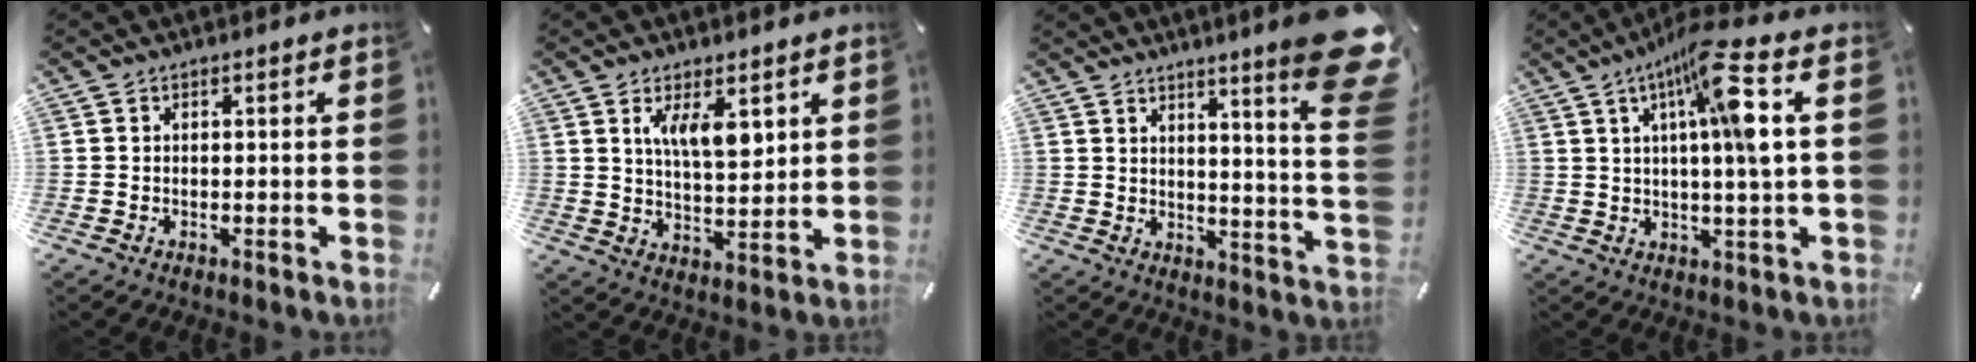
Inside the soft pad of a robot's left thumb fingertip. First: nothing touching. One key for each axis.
{"total": 8.4, "fx": 4.0, "fy": 3.8, "fz": 6.4, "tx": -0.111, "ty": -0.017, "tz": 0.067}
{"total": 13.2, "fx": 7.8, "fy": 1.7, "fz": 10.6, "tx": -0.151, "ty": -0.071, "tz": 0.123}
{"total": 12.9, "fx": 4.2, "fy": 1.6, "fz": 12.1, "tx": -0.198, "ty": -0.010, "tz": 0.063}